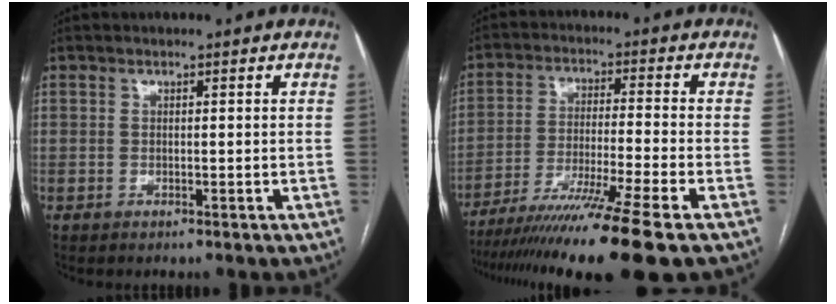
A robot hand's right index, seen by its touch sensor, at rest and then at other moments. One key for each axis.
{"total": 17.2, "fx": -13.1, "fy": -2.4, "fz": 10.9, "tx": -0.169, "ty": -0.049, "tz": -0.215}